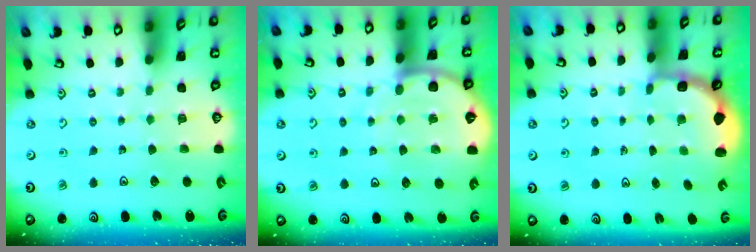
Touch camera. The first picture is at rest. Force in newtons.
{"total": 7.3, "press": 7.2, "slide": 1.1}
{"total": 2.8, "press": 2.3, "slide": 1.7}